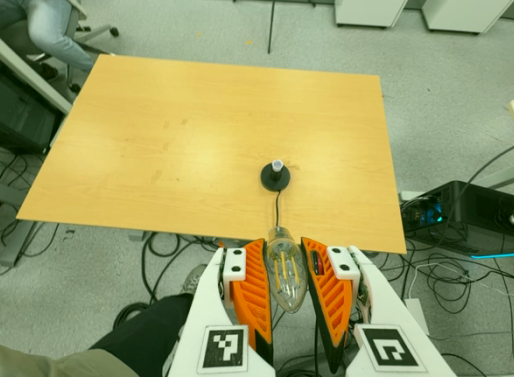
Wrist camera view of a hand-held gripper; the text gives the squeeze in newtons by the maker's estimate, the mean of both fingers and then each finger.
{"total": 17.9, "left": 18.5, "right": 17.4}